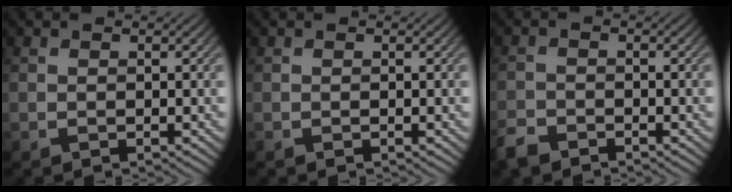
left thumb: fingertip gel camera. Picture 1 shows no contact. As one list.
[{"total": 0.0}, {"total": 2.9, "force": [-2.5, 1.1, 0.9], "torque": [-0.021, -0.007, -0.058]}]